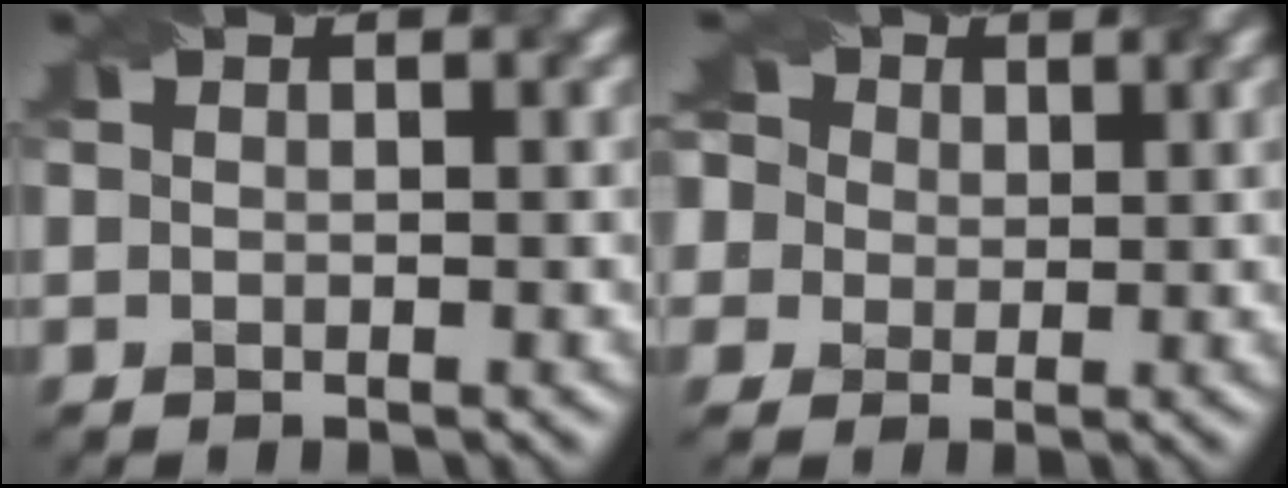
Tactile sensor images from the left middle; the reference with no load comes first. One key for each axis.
{"total": 7.8, "fx": 2.7, "fy": 6.2, "fz": 3.9, "tx": -0.049, "ty": 0.037, "tz": 0.007}